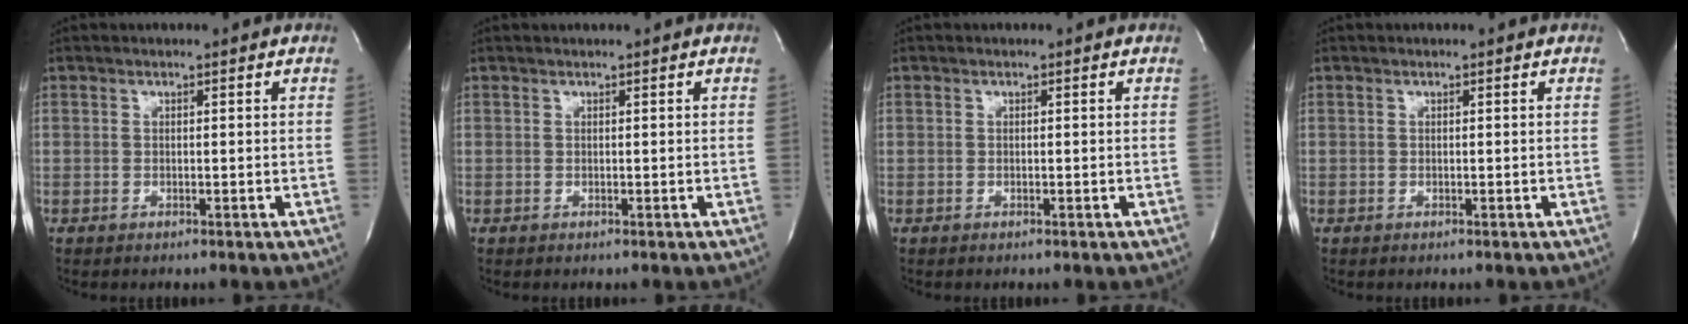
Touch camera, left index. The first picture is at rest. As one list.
[{"total": 0.9, "force": [0.8, -0.2, 0.4], "torque": [-0.005, 0.011, 0.017]}, {"total": 0.0}, {"total": 0.0}]